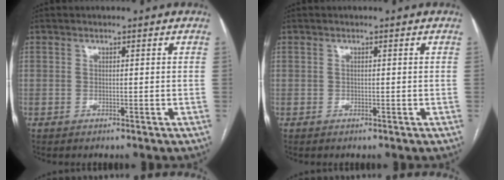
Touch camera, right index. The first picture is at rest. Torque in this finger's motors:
{"motor_torque": [-0.06, -0.04, 0.05, 0.01]}